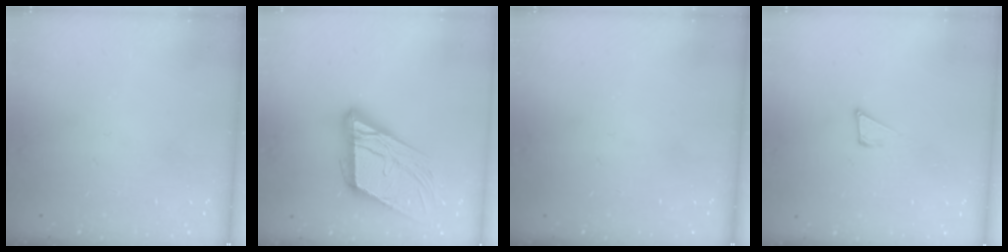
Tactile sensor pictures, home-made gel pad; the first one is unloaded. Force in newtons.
{"total": 18.4, "press": 18.1, "slide": 2.9}
{"total": 0.0}
{"total": 4.3, "press": 4.3, "slide": 0.1}